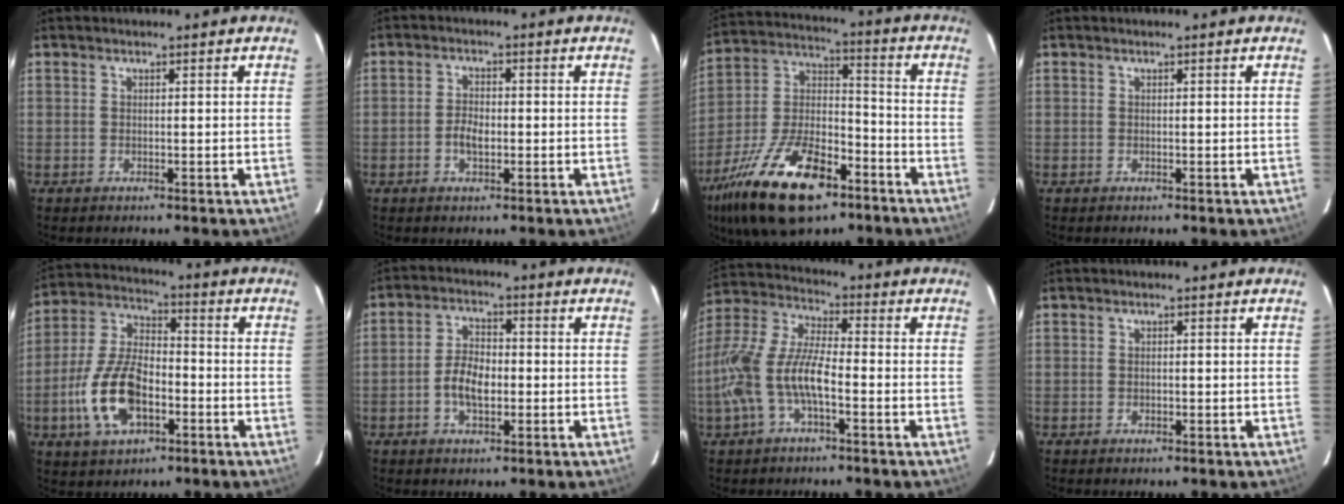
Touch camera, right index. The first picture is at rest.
{"total": 3.4, "force": [-1.0, 1.9, 2.6], "torque": [-0.051, 0.002, -0.018]}
{"total": 23.3, "force": [-13.8, 10.4, 15.6], "torque": [-0.320, -0.012, -0.240]}
{"total": 0.0}
{"total": 14.6, "force": [-4.9, 7.6, 11.4], "torque": [-0.244, 0.008, -0.086]}
{"total": 6.3, "force": [-1.5, 3.5, 5.0], "torque": [-0.099, 0.008, -0.027]}
{"total": 13.8, "force": [-4.2, 5.0, 12.2], "torque": [-0.262, 0.003, -0.085]}
{"total": 0.5, "force": [-0.1, 0.4, 0.3], "torque": [-0.004, 0.000, -0.002]}